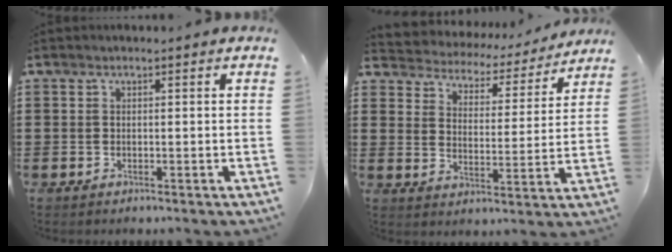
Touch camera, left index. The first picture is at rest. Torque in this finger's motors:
{"motor_torque": [1.08, -1.06, 0.27, 0.01]}